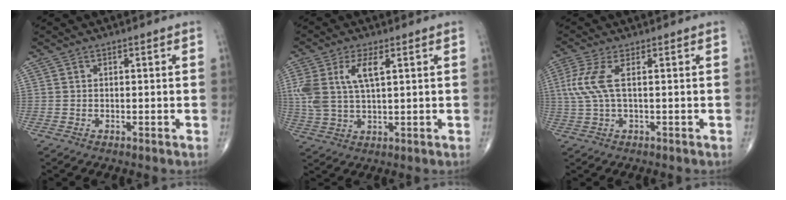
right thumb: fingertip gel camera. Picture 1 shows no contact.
{"total": 9.0, "force": [2.8, 3.7, 7.6], "torque": [-0.178, 0.003, 0.061]}
{"total": 5.7, "force": [1.0, 1.6, 5.4], "torque": [-0.164, 0.008, 0.021]}